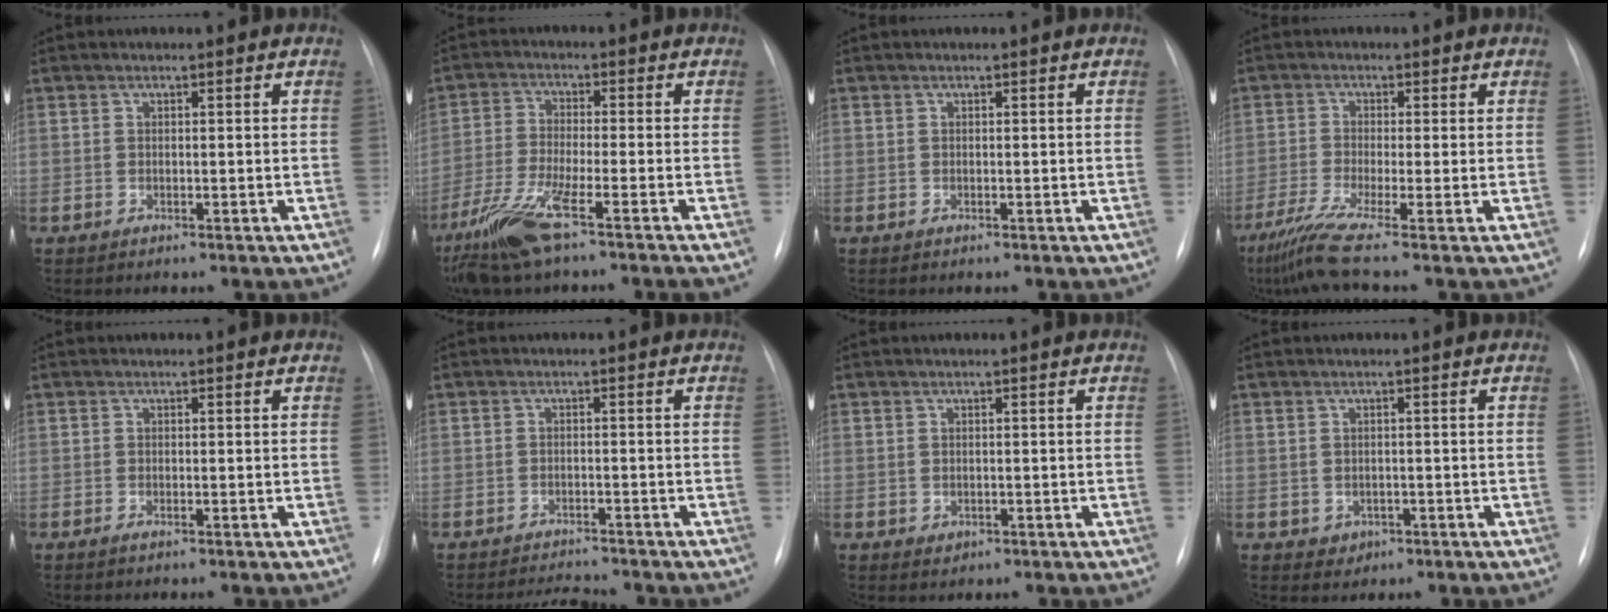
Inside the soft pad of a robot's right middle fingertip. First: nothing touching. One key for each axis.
{"total": 9.4, "fx": -6.2, "fy": -0.2, "fz": 7.1, "tx": -0.155, "ty": -0.029, "tz": -0.121}
{"total": 0.0}
{"total": 6.9, "fx": -4.7, "fy": -1.5, "fz": 4.8, "tx": -0.091, "ty": -0.028, "tz": -0.088}
{"total": 0.6, "fx": -0.4, "fy": 0.0, "fz": 0.4, "tx": -0.010, "ty": -0.001, "tz": -0.008}
{"total": 4.2, "fx": -4.1, "fy": 0.1, "fz": 0.5, "tx": -0.009, "ty": -0.009, "tz": -0.064}
{"total": 1.0, "fx": -0.3, "fy": 0.9, "fz": 0.4, "tx": -0.006, "ty": 0.001, "tz": 0.001}
{"total": 1.9, "fx": -0.7, "fy": 1.7, "fz": 0.5, "tx": -0.004, "ty": 0.005, "tz": -0.004}